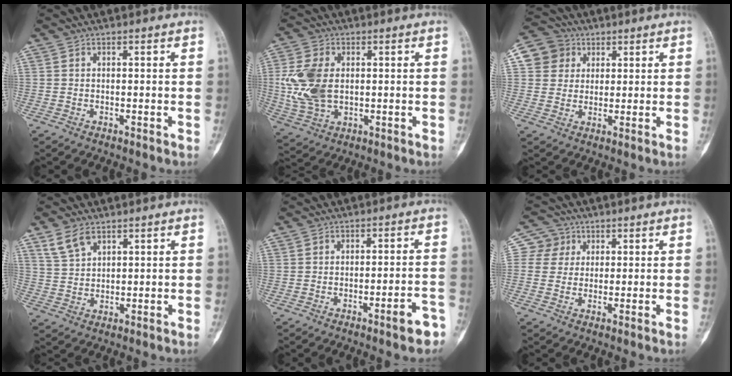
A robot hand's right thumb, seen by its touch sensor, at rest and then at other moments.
{"total": 11.4, "force": [0.8, 7.4, 8.6], "torque": [-0.185, 0.000, 0.025]}
{"total": 7.9, "force": [2.5, 7.3, 1.4], "torque": [0.002, 0.004, 0.038]}
{"total": 5.0, "force": [3.5, 2.6, 2.5], "torque": [-0.043, -0.012, 0.076]}
{"total": 4.9, "force": [-3.0, 0.9, 3.8], "torque": [-0.044, 0.025, -0.038]}
{"total": 4.7, "force": [1.4, 4.5, 0.2], "torque": [0.024, 0.002, 0.017]}